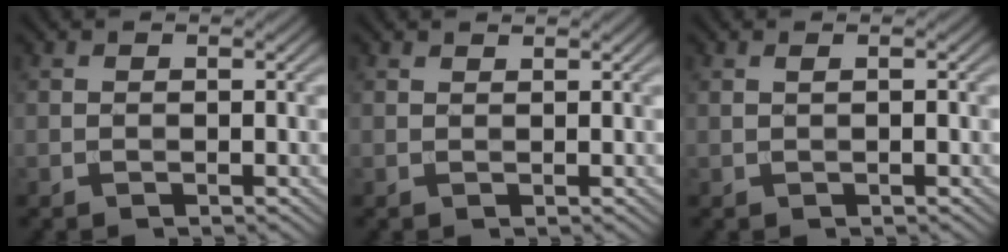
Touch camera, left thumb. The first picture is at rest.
{"total": 0.6, "force": [0.6, 0.1, 0.1], "torque": [-0.005, 0.000, 0.013]}
{"total": 0.7, "force": [0.2, 0.0, 0.6], "torque": [-0.015, 0.006, 0.003]}